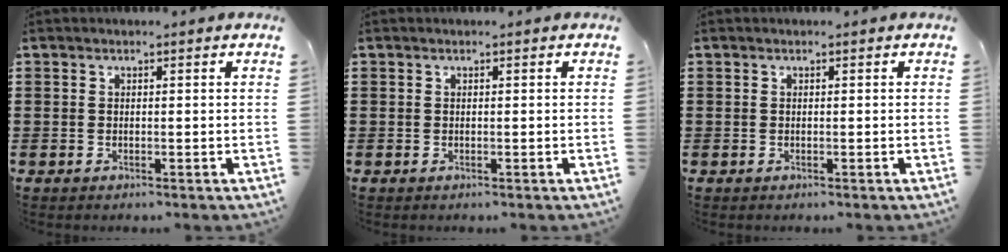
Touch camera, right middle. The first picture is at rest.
{"total": 0.0}
{"total": 0.0}